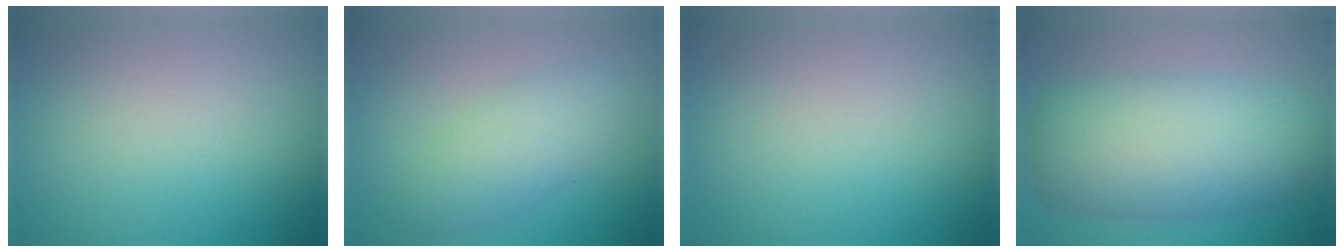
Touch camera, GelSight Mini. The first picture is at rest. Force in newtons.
{"total": 3.8, "press": 3.8, "slide": 0.1}
{"total": 0.0}
{"total": 9.4, "press": 9.4, "slide": 0.5}